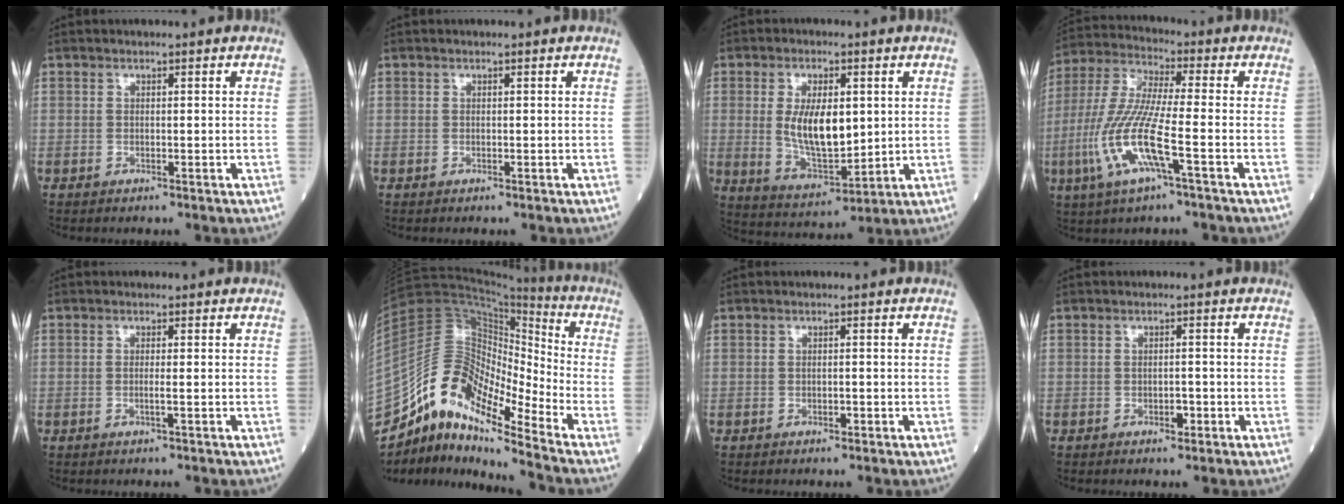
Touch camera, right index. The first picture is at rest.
{"total": 0.0}
{"total": 10.5, "force": [1.3, 4.2, 9.5], "torque": [-0.183, -0.010, 0.032]}
{"total": 12.4, "force": [-4.2, 1.0, 11.7], "torque": [-0.257, -0.009, -0.086]}
{"total": 1.3, "force": [-0.3, -0.2, 1.3], "torque": [-0.028, -0.003, -0.007]}
{"total": 15.4, "force": [-11.8, 3.1, 9.4], "torque": [-0.172, 0.044, -0.213]}
{"total": 1.1, "force": [-0.4, 0.4, 1.0], "torque": [-0.018, -0.001, -0.004]}
{"total": 1.8, "force": [-0.7, 0.8, 1.5], "torque": [-0.024, 0.001, -0.009]}